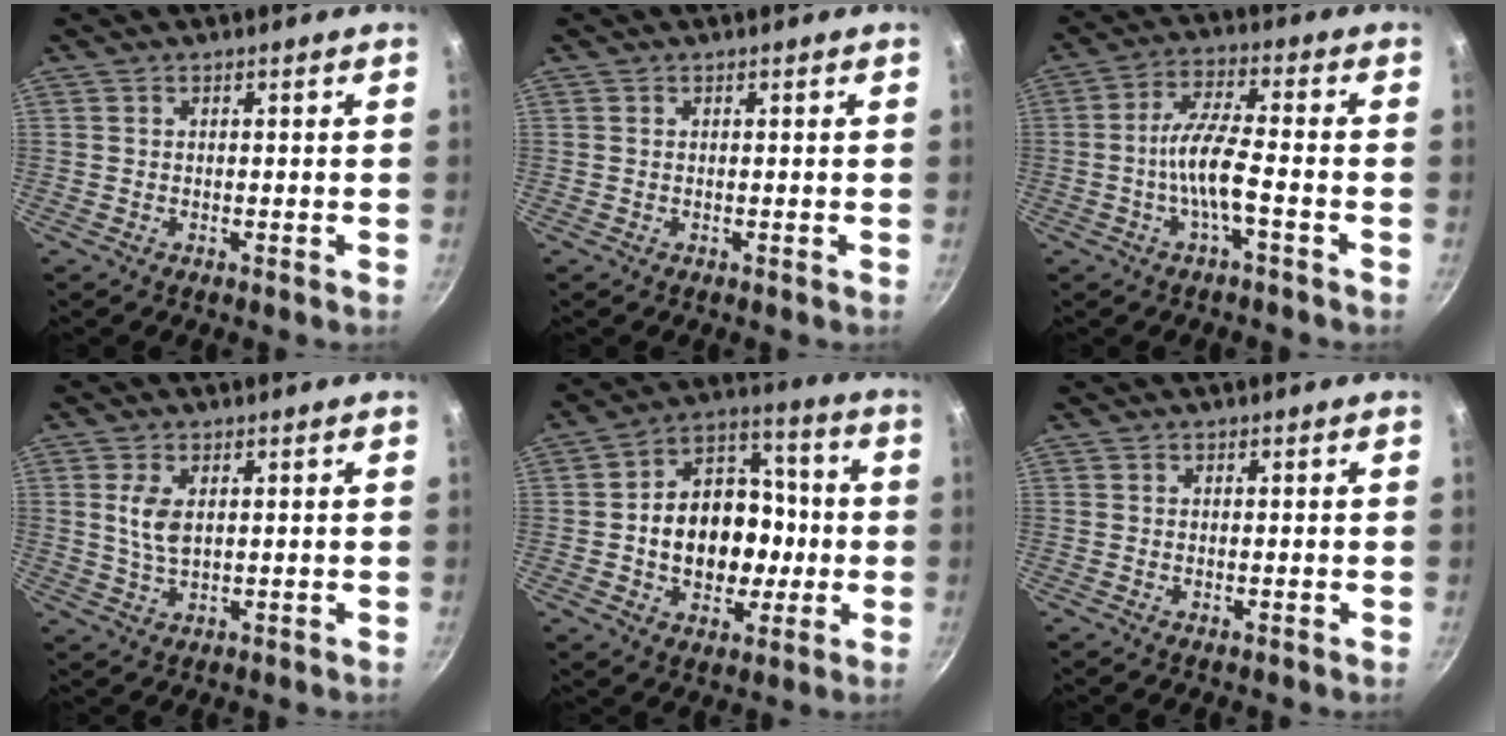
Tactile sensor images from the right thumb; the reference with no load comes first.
{"total": 0.0}
{"total": 8.0, "force": [-2.5, 1.7, 7.4], "torque": [-0.152, 0.029, -0.054]}
{"total": 5.1, "force": [1.1, 2.8, 4.2], "torque": [-0.082, -0.007, 0.025]}
{"total": 18.1, "force": [-1.7, 13.8, 11.6], "torque": [-0.139, 0.038, -0.029]}
{"total": 0.5, "force": [-0.1, 0.2, 0.4], "torque": [-0.007, 0.000, -0.002]}